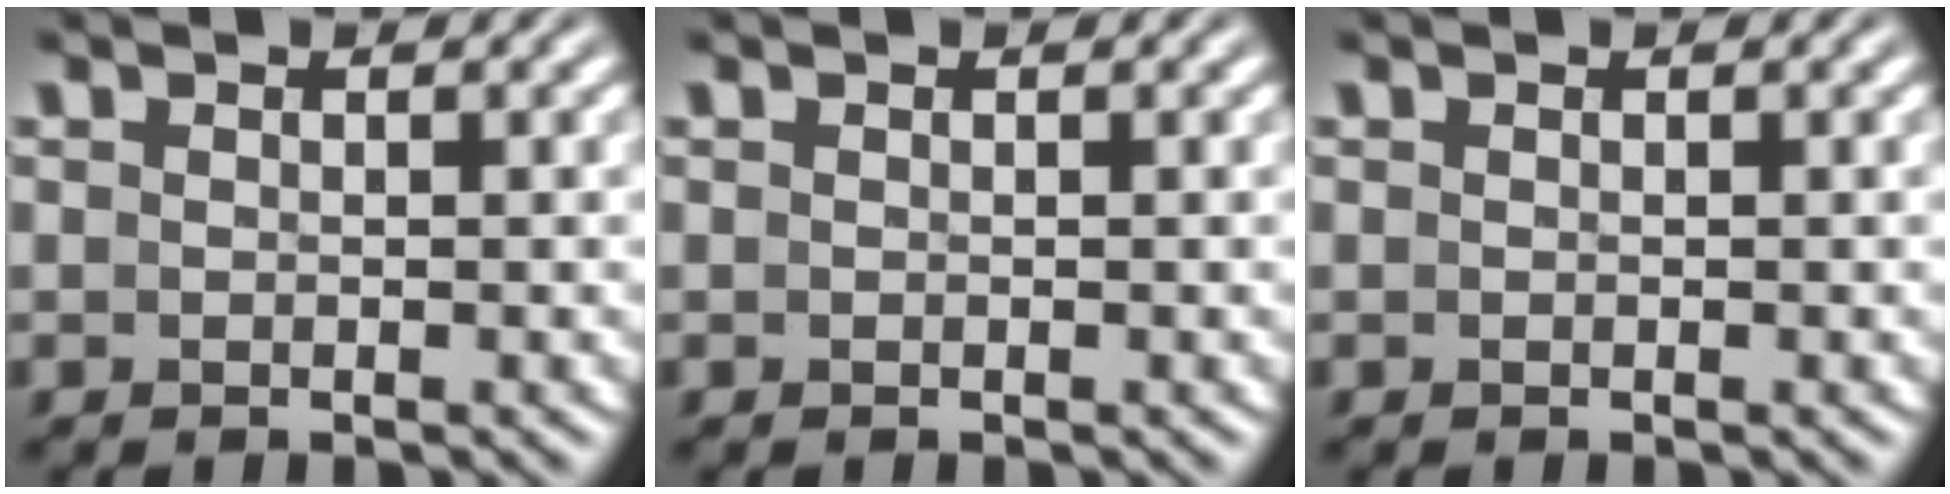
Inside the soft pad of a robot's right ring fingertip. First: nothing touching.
{"total": 0.0}
{"total": 0.0}